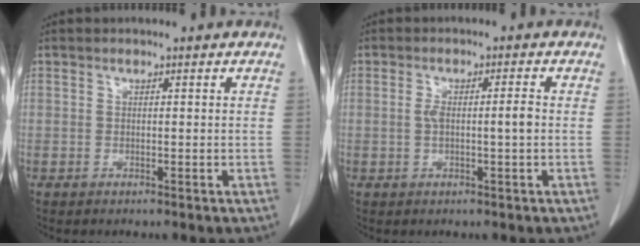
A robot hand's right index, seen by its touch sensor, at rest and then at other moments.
{"total": 3.6, "force": [-0.2, 0.4, 3.5], "torque": [-0.068, 0.007, 0.001]}